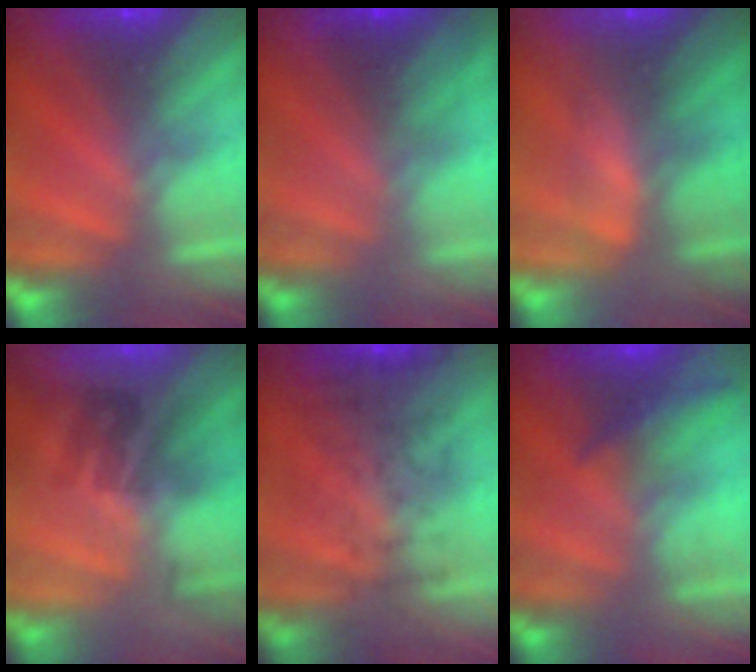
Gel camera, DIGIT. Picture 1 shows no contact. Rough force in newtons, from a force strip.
{"total": 2.8}
{"total": 2.3}
{"total": 2.2}
{"total": 4.8}
{"total": 1.9}